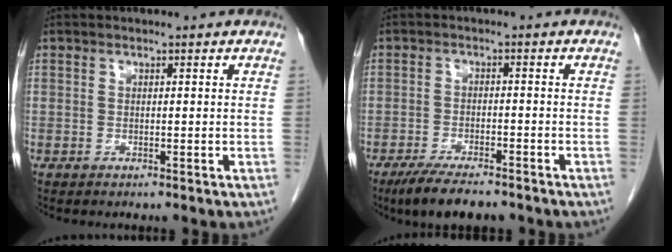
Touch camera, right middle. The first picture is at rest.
{"total": 7.5, "force": [-6.0, 1.7, 4.1], "torque": [-0.069, -0.015, -0.099]}